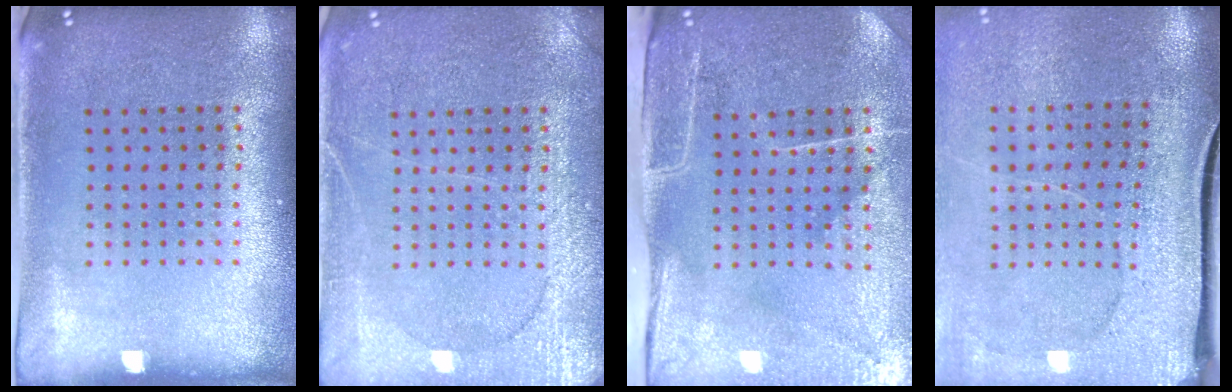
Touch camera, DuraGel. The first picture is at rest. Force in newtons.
{"total": 4.7, "press": 4.7, "slide": 0.6}
{"total": 4.6, "press": 3.8, "slide": 2.5}
{"total": 3.8, "press": 3.1, "slide": 2.1}